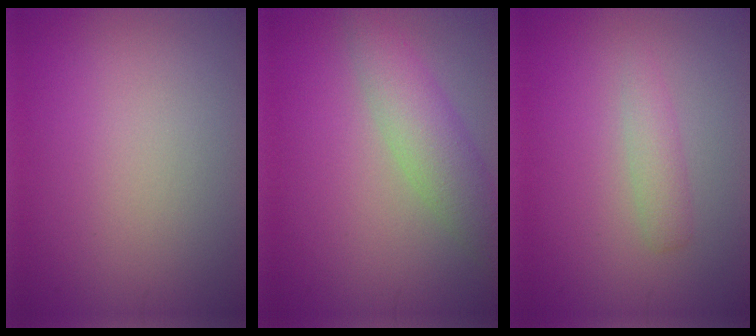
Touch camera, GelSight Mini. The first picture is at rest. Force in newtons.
{"total": 4.1, "press": 4.1, "slide": 0.0}
{"total": 1.7, "press": 1.7, "slide": 0.1}